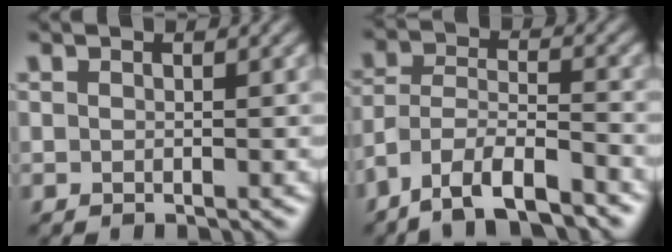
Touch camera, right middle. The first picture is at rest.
{"total": 8.2, "force": [-6.4, 2.7, 4.4], "torque": [-0.077, -0.001, -0.121]}